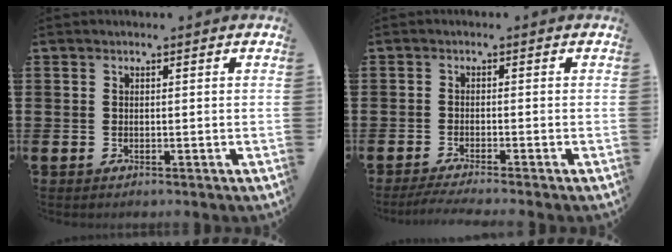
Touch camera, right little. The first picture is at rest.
{"total": 1.8, "force": [-1.4, 0.0, 1.1], "torque": [-0.017, 0.001, -0.026]}